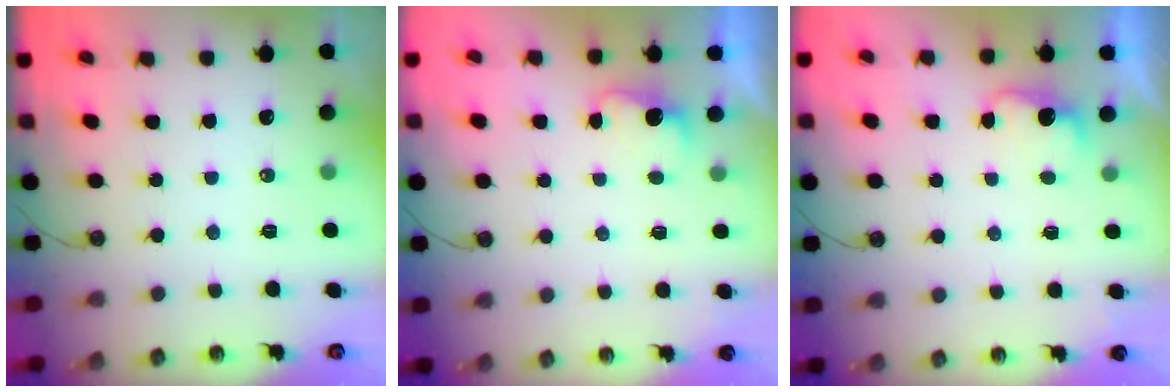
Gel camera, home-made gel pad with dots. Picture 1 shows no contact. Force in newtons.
{"total": 2.8, "press": 2.7, "slide": 0.9}
{"total": 2.8, "press": 2.6, "slide": 1.0}